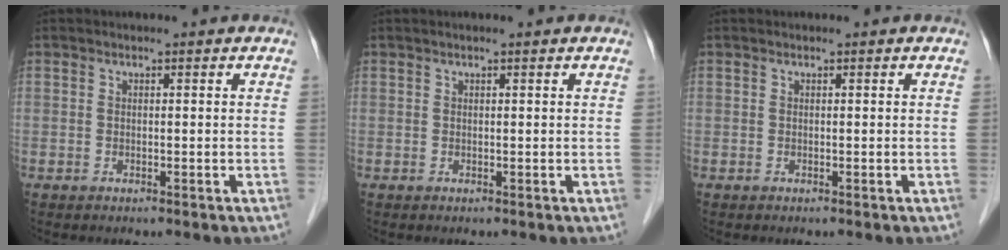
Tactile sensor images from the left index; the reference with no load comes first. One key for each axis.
{"total": 0.5, "fx": 0.3, "fy": -0.1, "fz": 0.4, "tx": -0.008, "ty": 0.003, "tz": 0.006}
{"total": 0.0}